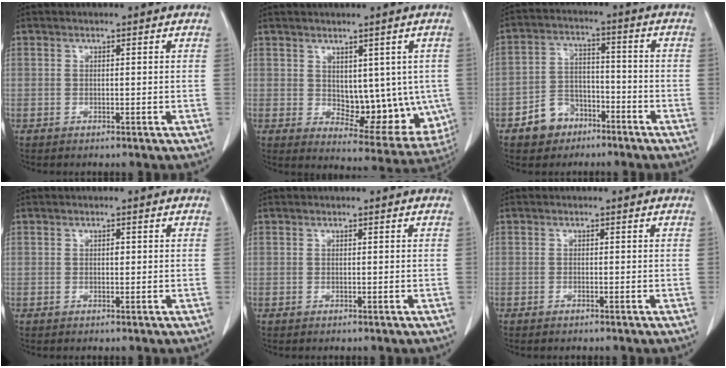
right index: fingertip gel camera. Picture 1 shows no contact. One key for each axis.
{"total": 11.3, "fx": 0.4, "fy": 6.1, "fz": 9.4, "tx": -0.108, "ty": -0.006, "tz": 0.026}
{"total": 7.2, "fx": -4.4, "fy": 5.3, "fz": 2.1, "tx": -0.043, "ty": 0.018, "tz": -0.070}
{"total": 0.6, "fx": 0.1, "fy": 0.3, "fz": 0.5, "tx": -0.009, "ty": 0.001, "tz": 0.001}
{"total": 0.0}
{"total": 0.6, "fx": -0.5, "fy": 0.1, "fz": 0.3, "tx": -0.012, "ty": -0.001, "tz": -0.007}